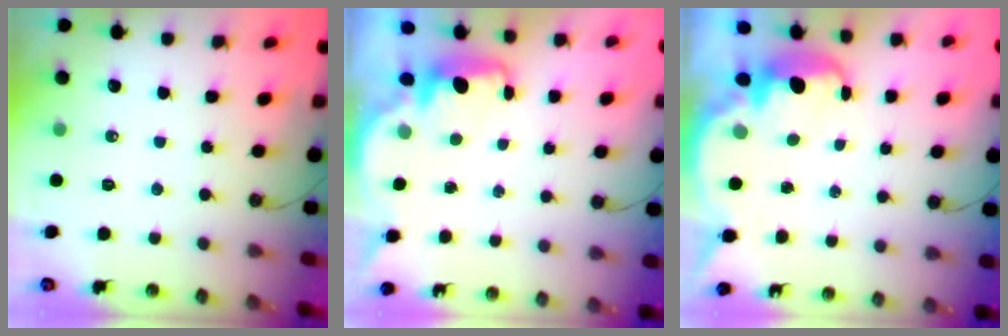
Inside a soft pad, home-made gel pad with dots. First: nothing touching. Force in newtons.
{"total": 2.2, "press": 2.1, "slide": 0.6}
{"total": 3.7, "press": 3.7, "slide": 0.5}